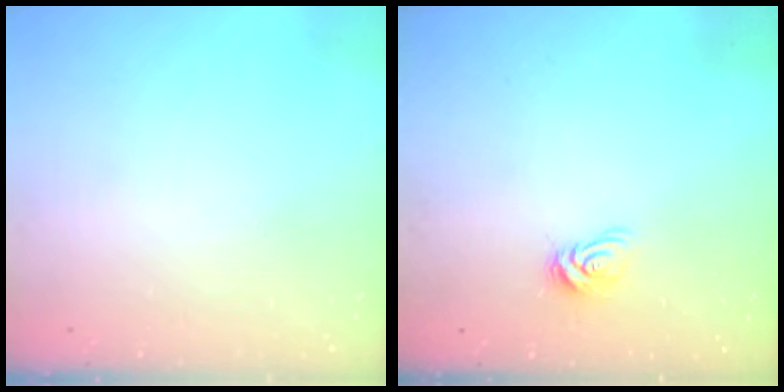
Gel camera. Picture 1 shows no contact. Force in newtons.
{"total": 6.7, "press": 6.7, "slide": 0.4}